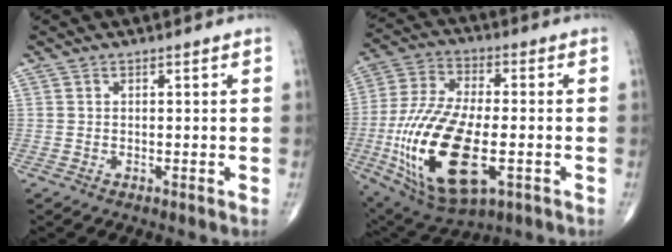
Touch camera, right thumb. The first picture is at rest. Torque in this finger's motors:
{"motor_torque": [1.96, 1.91, 2.74, -0.03, 0.54]}